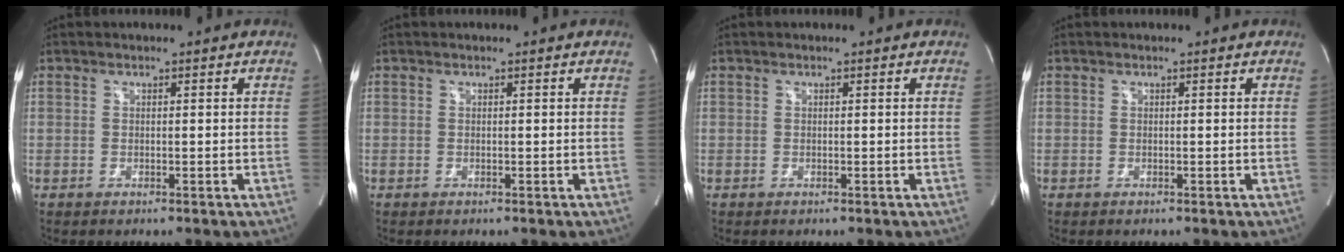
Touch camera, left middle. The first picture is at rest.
{"total": 0.0}
{"total": 0.0}
{"total": 0.0}